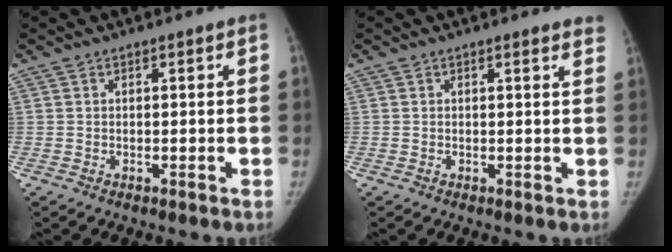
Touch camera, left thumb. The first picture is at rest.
{"total": 3.0, "force": [2.7, 0.5, 1.2], "torque": [-0.006, -0.010, 0.016]}